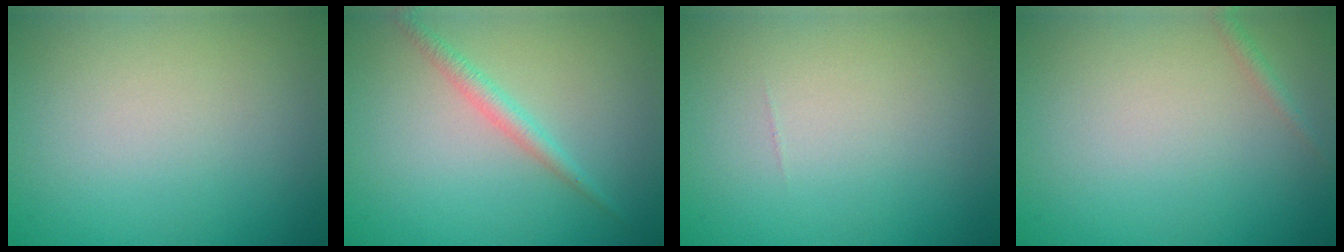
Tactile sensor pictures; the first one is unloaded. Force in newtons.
{"total": 1.7, "press": 1.7, "slide": 0.0}
{"total": 0.0}
{"total": 0.8, "press": 0.7, "slide": 0.1}